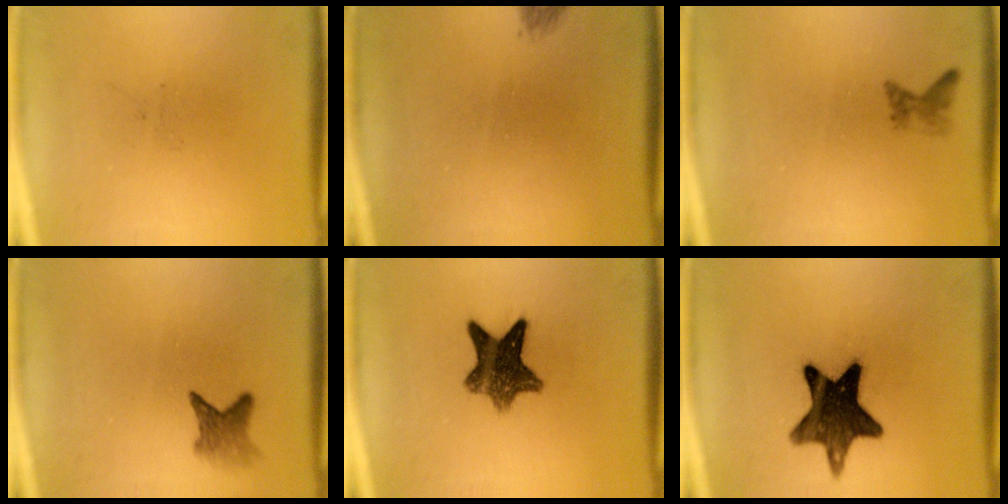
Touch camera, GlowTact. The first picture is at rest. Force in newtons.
{"total": 0.9}
{"total": 1.2}
{"total": 3.1}
{"total": 9.3}
{"total": 14.2}